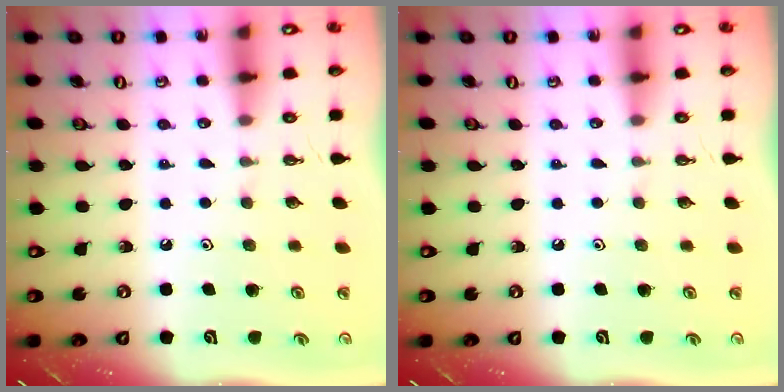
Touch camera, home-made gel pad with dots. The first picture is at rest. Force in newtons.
{"total": 0.0}